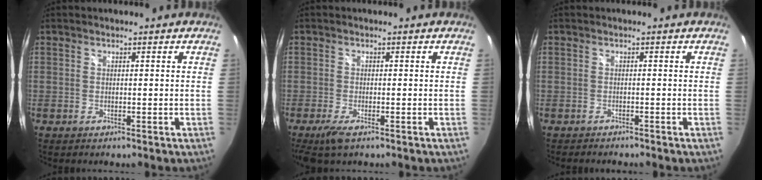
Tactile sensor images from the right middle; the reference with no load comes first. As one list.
[{"total": 4.3, "force": [-2.8, 0.9, 3.1], "torque": [-0.072, -0.017, -0.051]}, {"total": 2.3, "force": [-2.2, 0.4, 0.6], "torque": [-0.018, -0.015, -0.037]}]